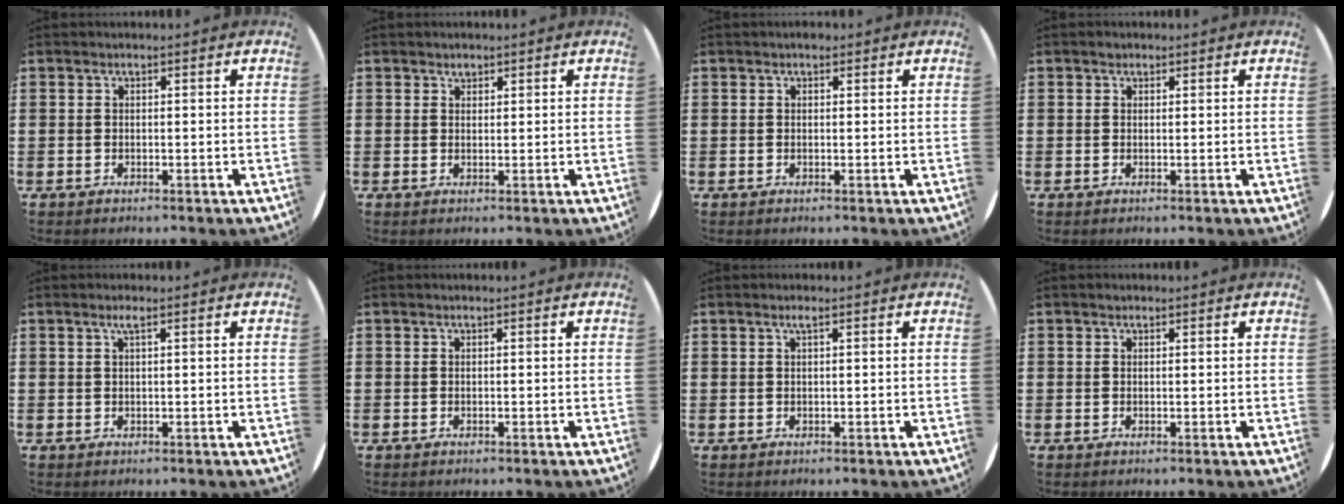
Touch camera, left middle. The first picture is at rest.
{"total": 1.0, "force": [0.9, 0.4, 0.0], "torque": [0.006, -0.001, 0.015]}
{"total": 0.6, "force": [0.5, 0.3, 0.0], "torque": [0.007, 0.000, 0.008]}
{"total": 0.6, "force": [0.4, 0.4, 0.0], "torque": [0.007, 0.000, 0.006]}
{"total": 1.1, "force": [0.5, 0.0, 1.0], "torque": [-0.019, 0.003, 0.008]}
{"total": 0.0}
{"total": 0.7, "force": [0.3, -0.1, 0.6], "torque": [-0.011, -0.001, 0.006]}
{"total": 0.0}